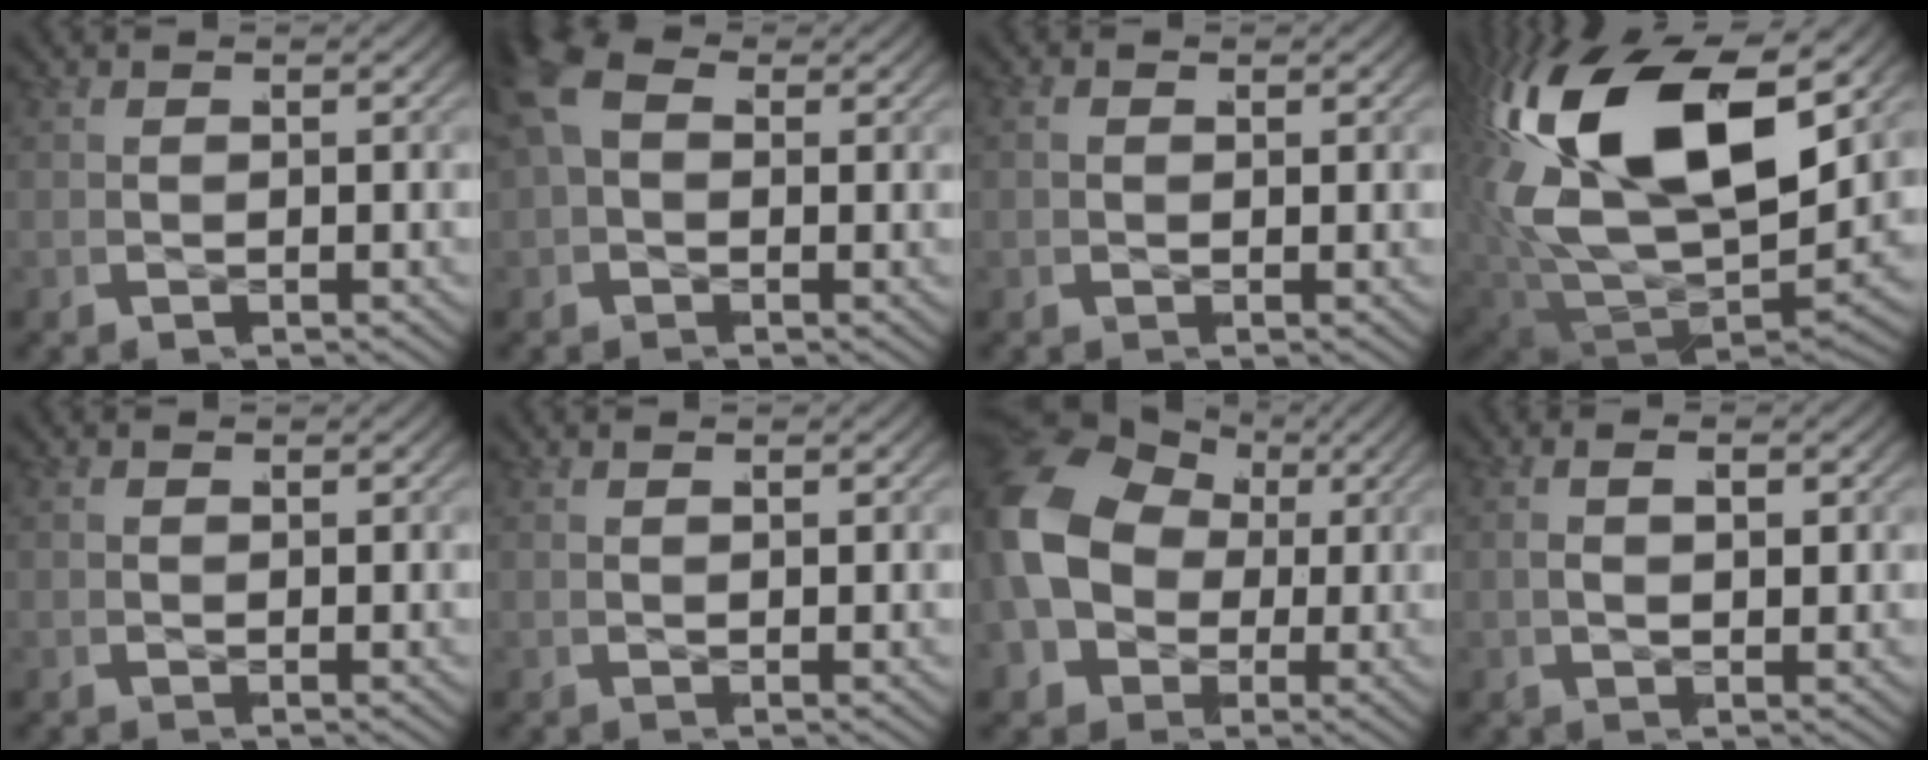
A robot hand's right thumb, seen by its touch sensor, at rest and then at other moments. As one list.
[{"total": 4.3, "force": [0.6, 3.2, 2.8], "torque": [-0.063, -0.008, 0.015]}, {"total": 1.0, "force": [0.1, 0.7, 0.7], "torque": [-0.008, -0.004, 0.007]}, {"total": 20.6, "force": [1.6, 12.9, 15.9], "torque": [-0.385, -0.057, 0.053]}, {"total": 0.8, "force": [0.2, 0.5, 0.5], "torque": [-0.005, -0.004, 0.010]}, {"total": 0.6, "force": [0.4, 0.0, 0.4], "torque": [-0.005, 0.000, 0.012]}, {"total": 12.8, "force": [-0.4, 10.5, 7.2], "torque": [-0.196, -0.053, 0.018]}, {"total": 1.9, "force": [0.3, 0.9, 1.7], "torque": [-0.028, 0.000, 0.013]}]